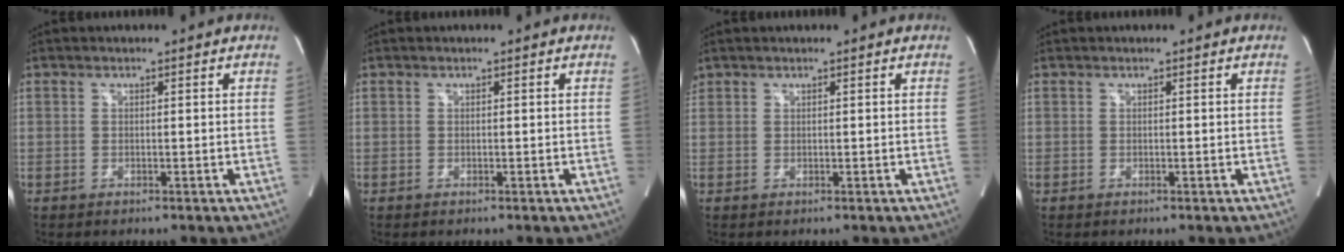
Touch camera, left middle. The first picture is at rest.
{"total": 0.0}
{"total": 0.7, "force": [0.6, 0.4, 0.0], "torque": [-0.001, 0.014, 0.013]}
{"total": 0.0}